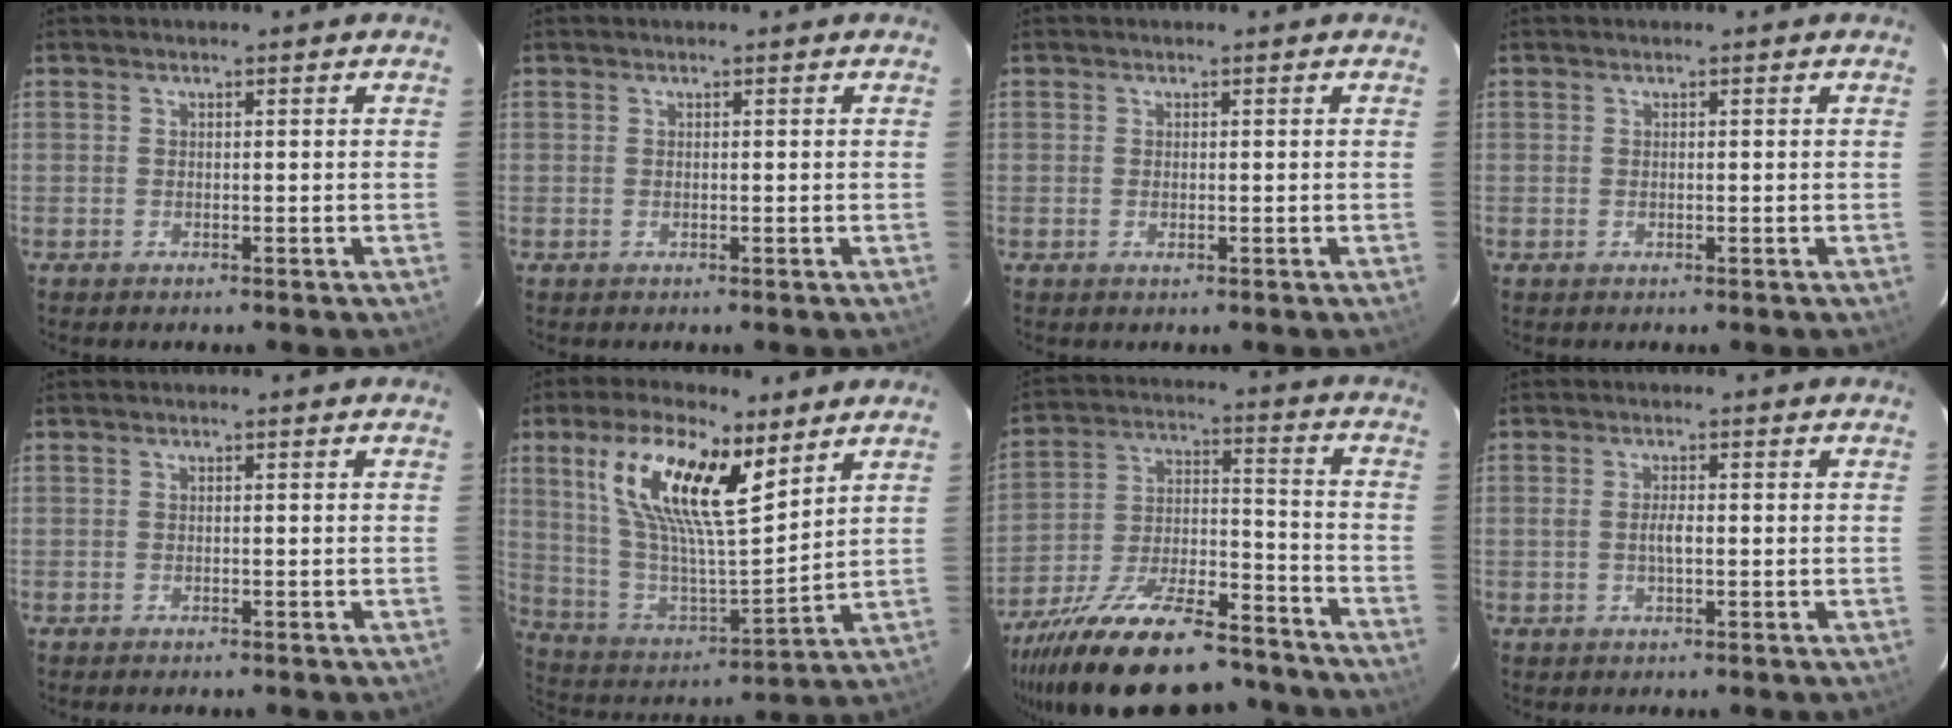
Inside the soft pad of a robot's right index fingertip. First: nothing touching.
{"total": 0.0}
{"total": 0.5, "force": [-0.1, 0.4, 0.4], "torque": [-0.009, -0.001, -0.001]}
{"total": 0.0}
{"total": 0.7, "force": [-0.6, 0.3, 0.2], "torque": [-0.008, -0.002, -0.011]}
{"total": 19.6, "force": [9.9, 6.5, 15.6], "torque": [-0.302, 0.010, 0.190]}
{"total": 27.6, "force": [-21.7, 9.4, 14.2], "torque": [-0.265, -0.010, -0.323]}
{"total": 2.1, "force": [-0.3, 0.6, 2.0], "torque": [-0.038, 0.003, -0.005]}